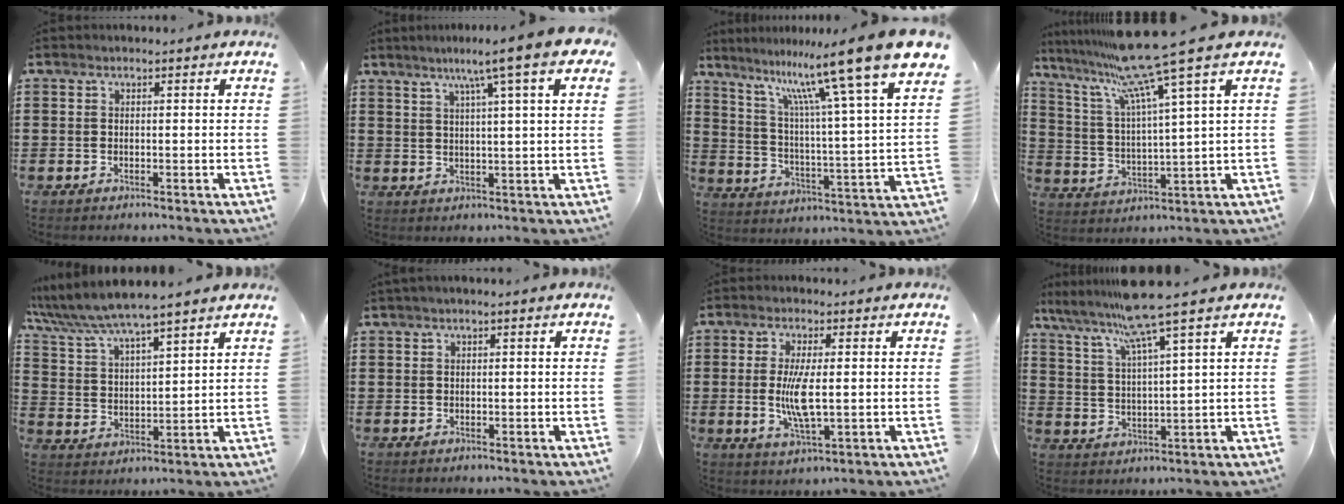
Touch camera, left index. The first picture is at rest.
{"total": 8.2, "force": [4.5, -0.4, 6.8], "torque": [-0.136, -0.006, 0.069]}
{"total": 15.2, "force": [11.9, -0.5, 9.4], "torque": [-0.185, -0.090, 0.188]}
{"total": 12.4, "force": [9.4, -0.7, 8.1], "torque": [-0.192, -0.047, 0.151]}
{"total": 5.7, "force": [5.2, -0.1, 2.4], "torque": [-0.070, -0.031, 0.086]}
{"total": 0.7, "force": [0.2, 0.0, 0.6], "torque": [-0.010, -0.001, 0.005]}
{"total": 6.5, "force": [-0.1, 1.6, 6.3], "torque": [-0.137, -0.006, -0.010]}
{"total": 9.0, "force": [7.1, -1.0, 5.5], "torque": [-0.130, -0.035, 0.117]}